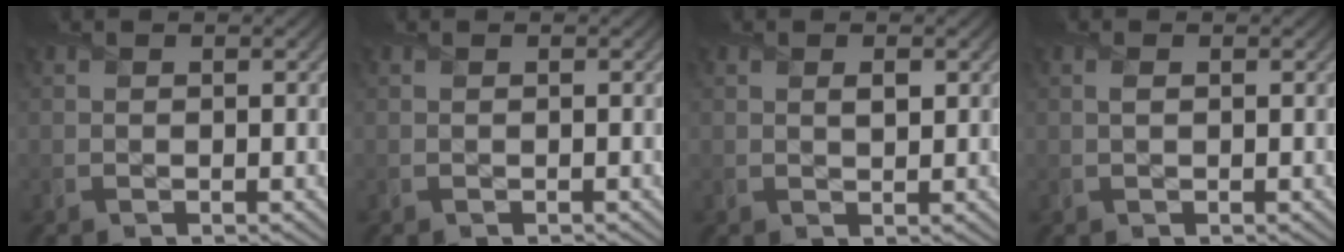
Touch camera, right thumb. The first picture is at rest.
{"total": 0.0}
{"total": 1.1, "force": [0.5, 0.6, 0.8], "torque": [-0.012, -0.006, 0.011]}
{"total": 0.6, "force": [0.2, 0.2, 0.5], "torque": [-0.012, 0.001, 0.004]}